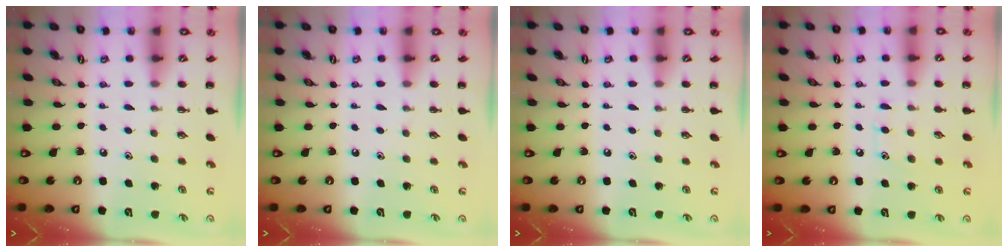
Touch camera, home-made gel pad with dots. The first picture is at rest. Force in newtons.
{"total": 0.0}
{"total": 0.0}
{"total": 7.8, "press": 7.4, "slide": 2.2}